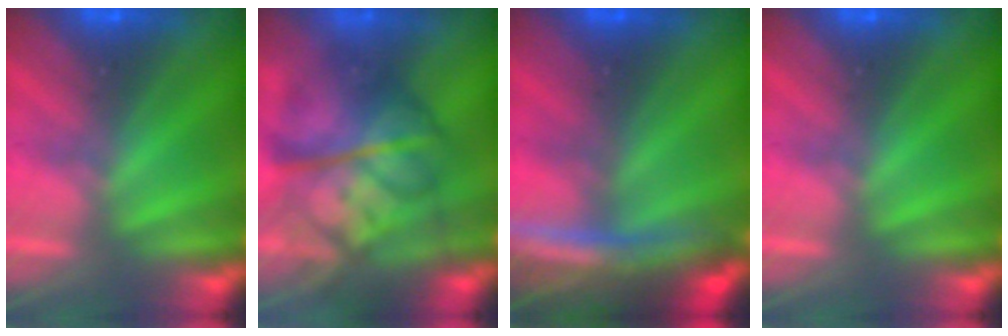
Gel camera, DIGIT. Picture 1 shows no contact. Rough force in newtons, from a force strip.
{"total": 9.9}
{"total": 7.7}
{"total": 0.0}